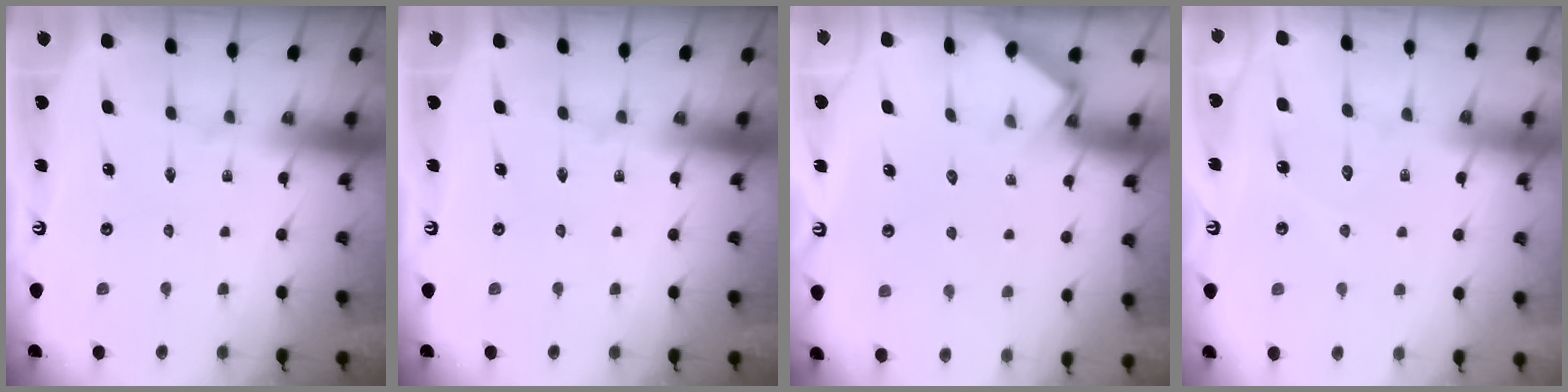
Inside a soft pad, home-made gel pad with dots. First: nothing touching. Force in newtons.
{"total": 0.0}
{"total": 4.4, "press": 4.4, "slide": 0.5}
{"total": 5.3, "press": 5.3, "slide": 0.3}